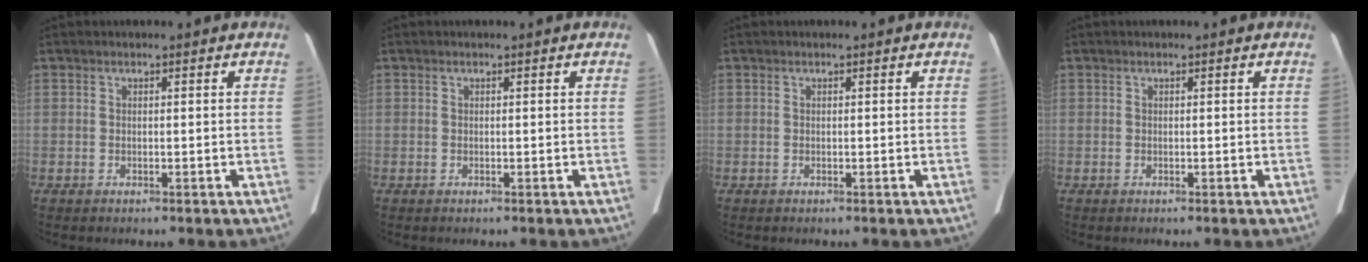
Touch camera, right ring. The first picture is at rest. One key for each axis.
{"total": 0.0}
{"total": 0.0}
{"total": 0.0}